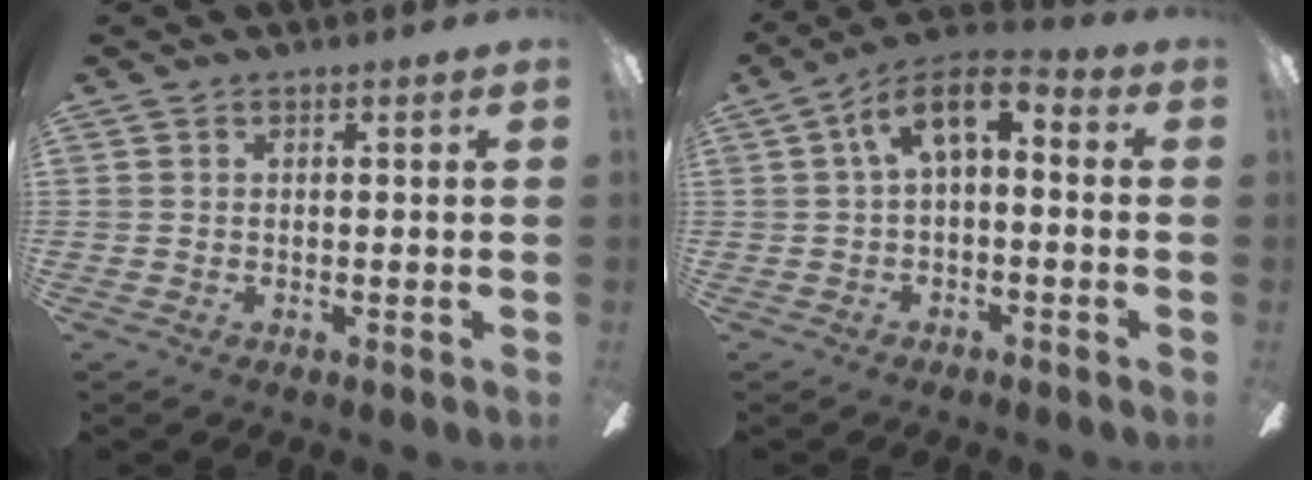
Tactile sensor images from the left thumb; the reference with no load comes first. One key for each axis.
{"total": 8.7, "fx": 1.8, "fy": 4.5, "fz": 7.2, "tx": -0.120, "ty": 0.005, "tz": 0.033}